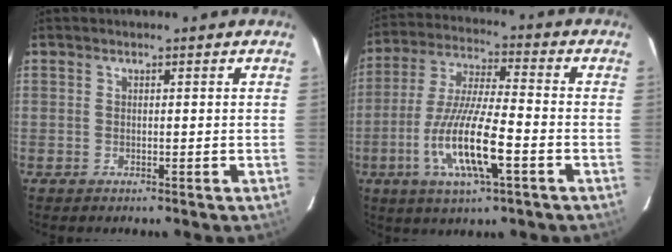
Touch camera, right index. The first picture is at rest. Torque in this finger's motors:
{"motor_torque": [1.51, -0.63, 1.05, 0.21]}